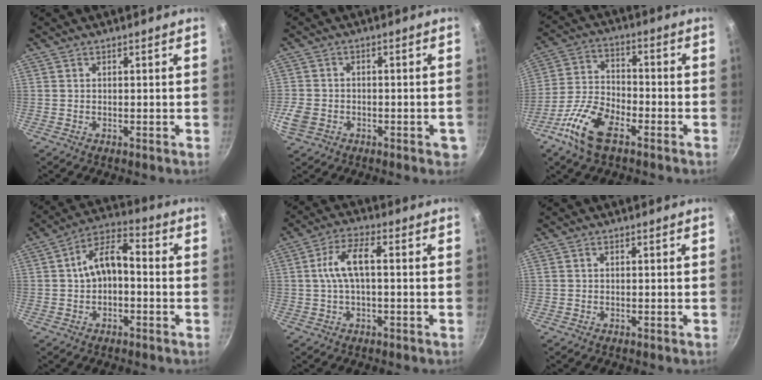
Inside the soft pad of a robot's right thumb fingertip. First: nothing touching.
{"total": 6.6, "force": [-2.4, 4.5, 4.1], "torque": [-0.074, 0.010, -0.039]}
{"total": 12.1, "force": [-6.6, 5.5, 8.4], "torque": [-0.164, 0.034, -0.137]}
{"total": 9.5, "force": [-0.2, 5.5, 7.7], "torque": [-0.112, 0.040, -0.011]}
{"total": 7.5, "force": [0.4, 2.9, 6.9], "torque": [-0.143, 0.021, 0.004]}
{"total": 0.6, "force": [0.3, 0.4, 0.4], "torque": [-0.007, 0.003, 0.004]}